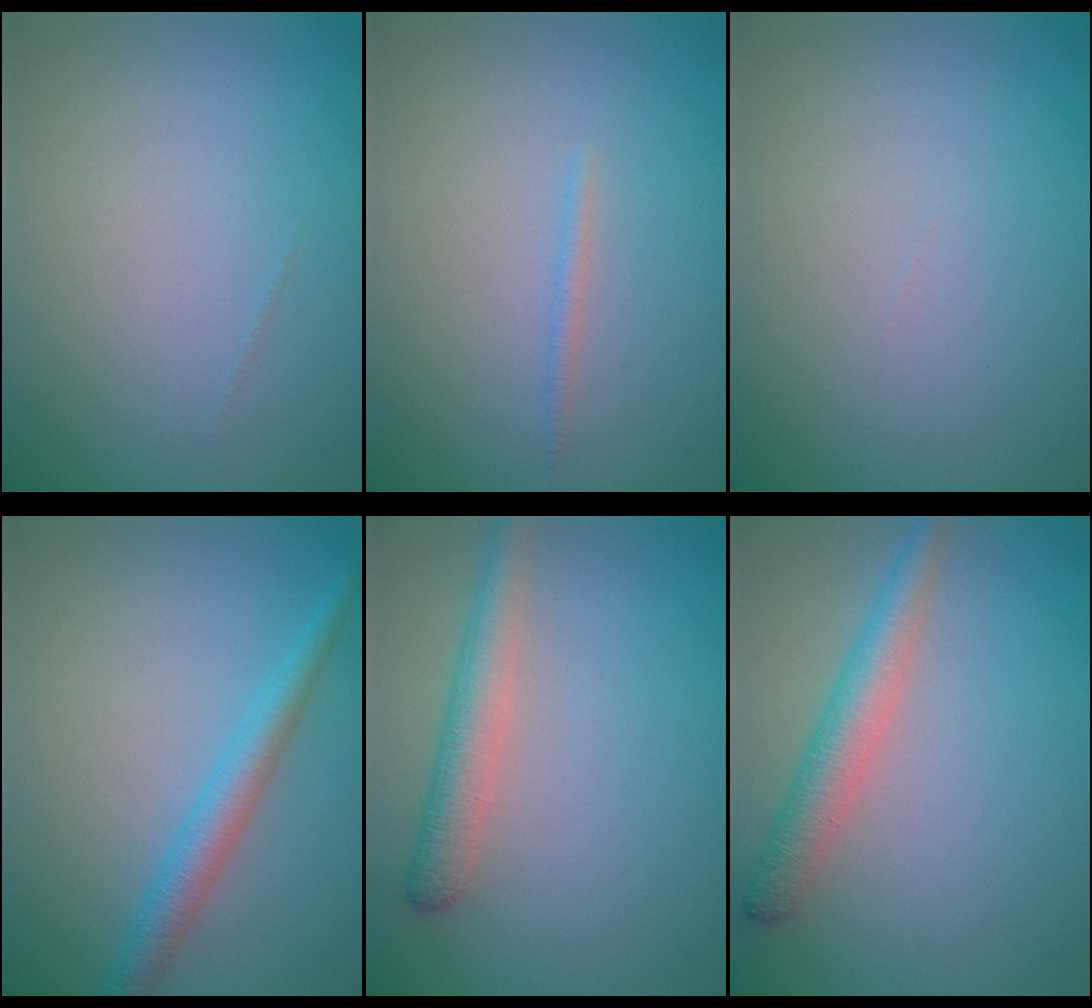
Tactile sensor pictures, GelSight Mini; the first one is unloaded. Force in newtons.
{"total": 0.7, "press": 0.7, "slide": 0.1}
{"total": 0.0}
{"total": 2.9, "press": 2.9, "slide": 0.2}
{"total": 3.2, "press": 3.2, "slide": 0.2}
{"total": 3.7, "press": 3.6, "slide": 0.3}